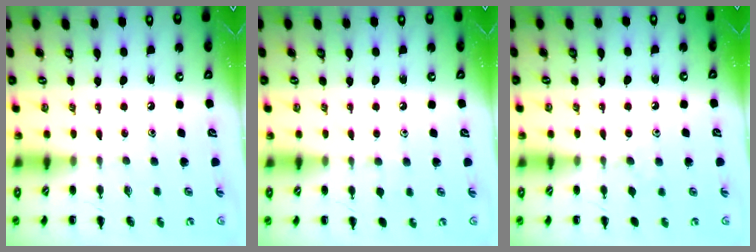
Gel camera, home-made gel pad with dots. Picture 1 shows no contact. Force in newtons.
{"total": 4.9, "press": 4.5, "slide": 1.9}
{"total": 4.6, "press": 4.4, "slide": 1.4}